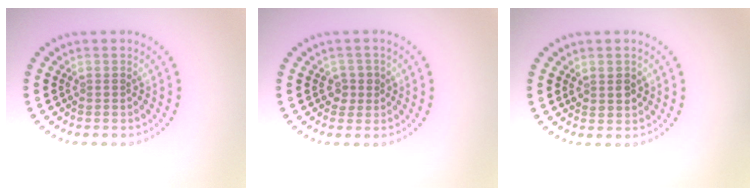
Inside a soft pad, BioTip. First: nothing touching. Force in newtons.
{"total": 1.3, "press": 1.2, "slide": 0.6}
{"total": 1.5, "press": 1.4, "slide": 0.4}